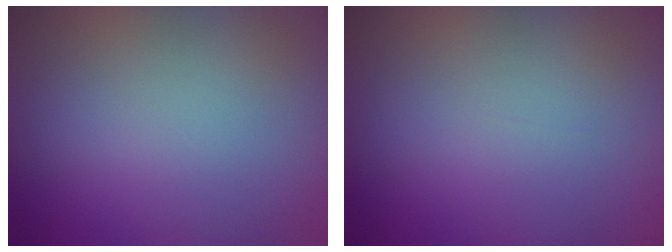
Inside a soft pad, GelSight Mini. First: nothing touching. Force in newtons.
{"total": 0.0}